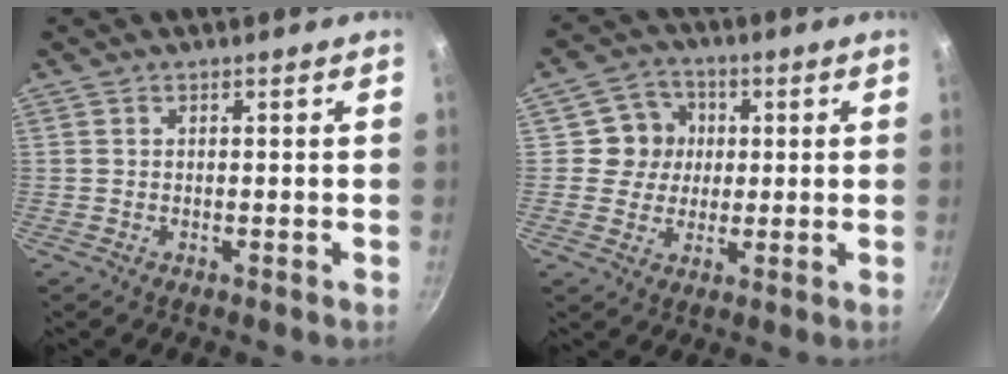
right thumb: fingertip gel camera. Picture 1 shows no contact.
{"total": 7.1, "force": [1.0, 6.8, 1.9], "torque": [0.012, 0.005, 0.005]}